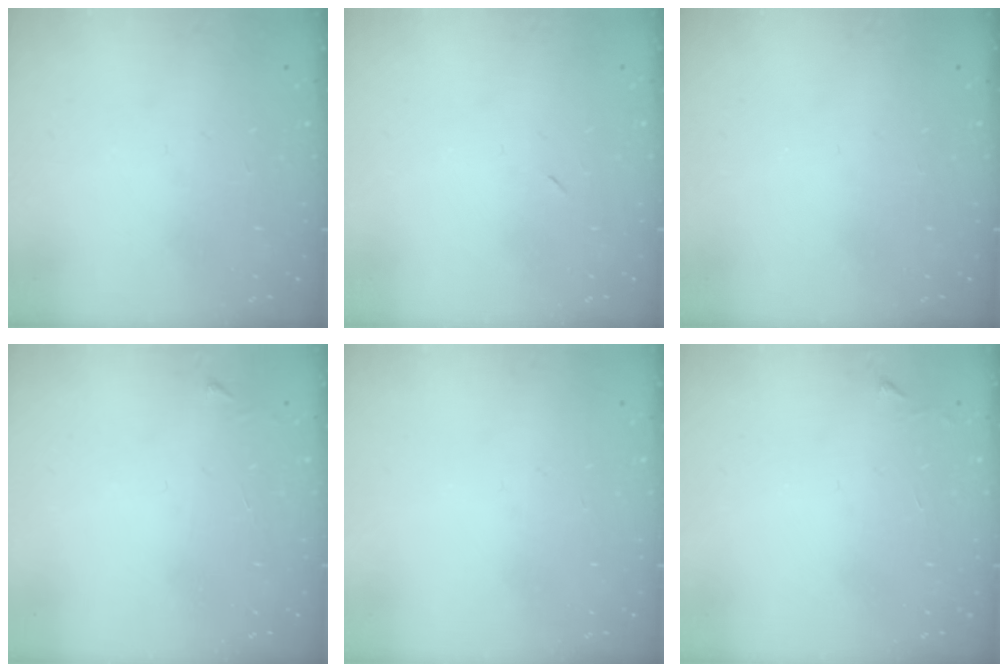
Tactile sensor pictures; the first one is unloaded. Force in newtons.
{"total": 2.2, "press": 1.8, "slide": 1.2}
{"total": 0.0}
{"total": 2.6, "press": 2.6, "slide": 0.3}
{"total": 0.0}
{"total": 2.3, "press": 2.3, "slide": 0.4}